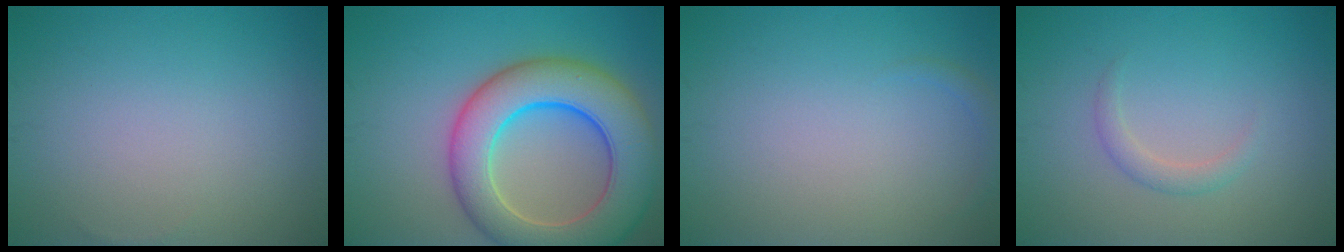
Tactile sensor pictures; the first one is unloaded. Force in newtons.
{"total": 10.8, "press": 10.8, "slide": 0.3}
{"total": 0.8, "press": 0.8, "slide": 0.0}
{"total": 1.4, "press": 1.4, "slide": 0.1}